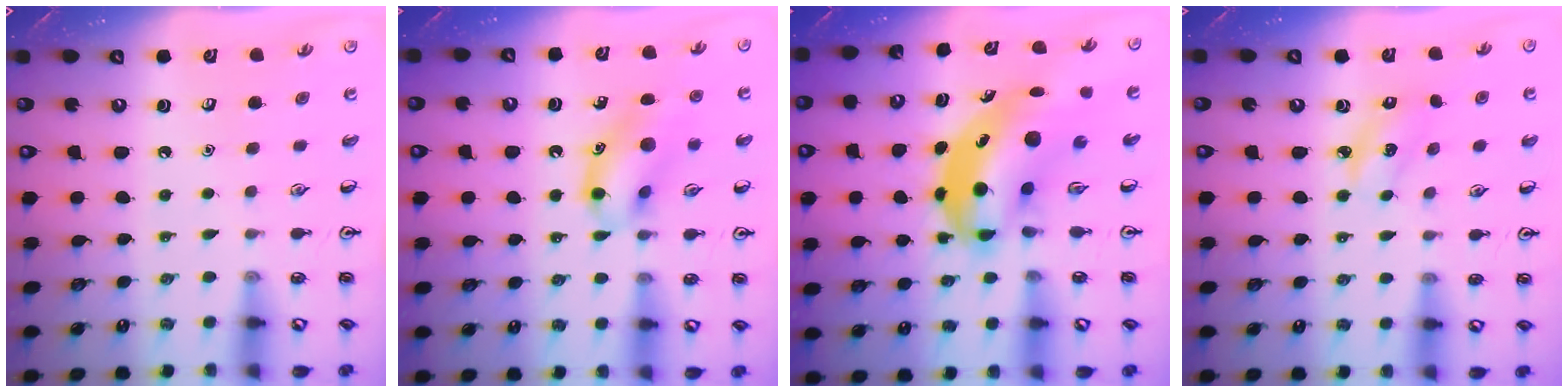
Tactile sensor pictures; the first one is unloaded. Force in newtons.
{"total": 13.0, "press": 12.7, "slide": 2.6}
{"total": 8.2, "press": 8.0, "slide": 1.7}
{"total": 3.0, "press": 3.0, "slide": 0.5}